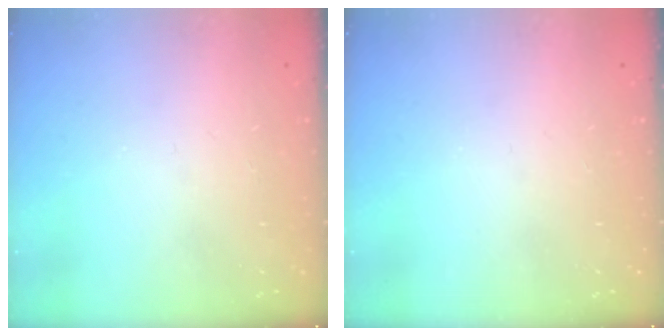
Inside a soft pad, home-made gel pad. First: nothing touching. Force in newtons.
{"total": 0.0}